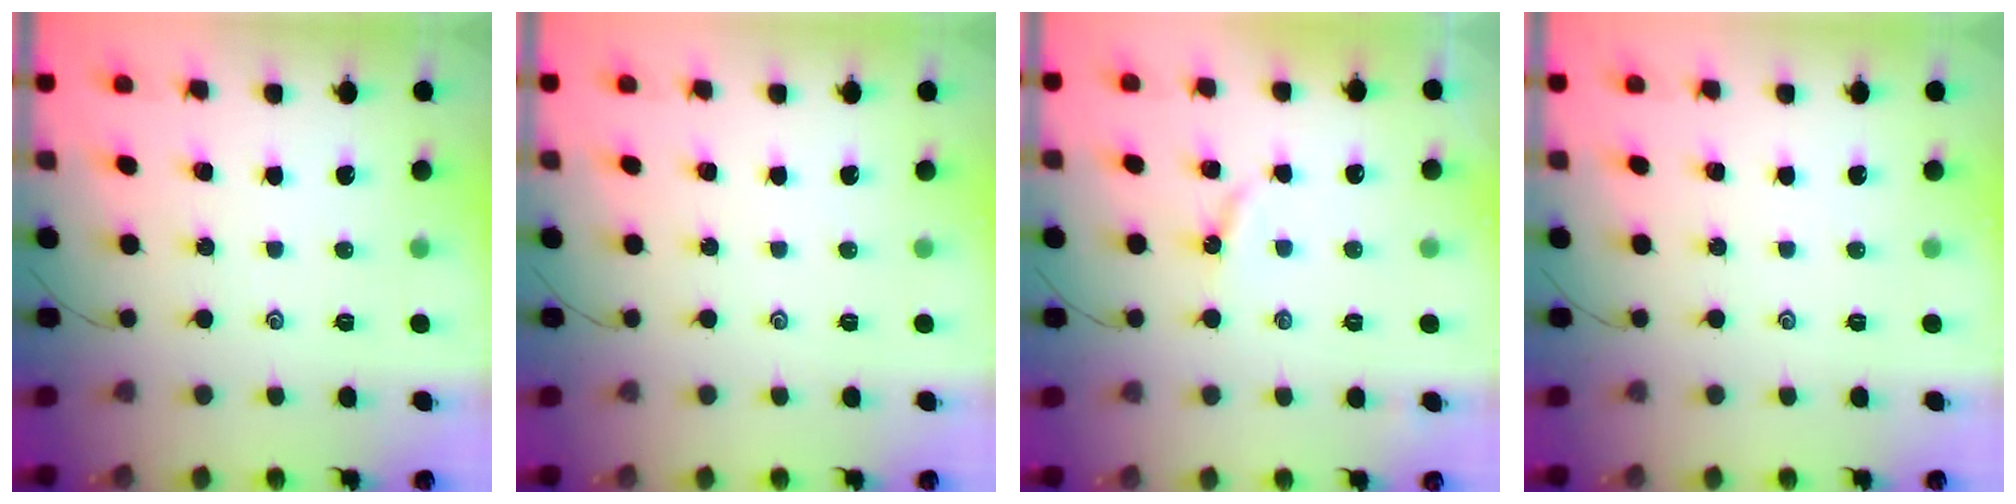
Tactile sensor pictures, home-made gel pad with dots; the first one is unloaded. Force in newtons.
{"total": 0.0}
{"total": 4.5, "press": 4.5, "slide": 0.6}
{"total": 0.0}